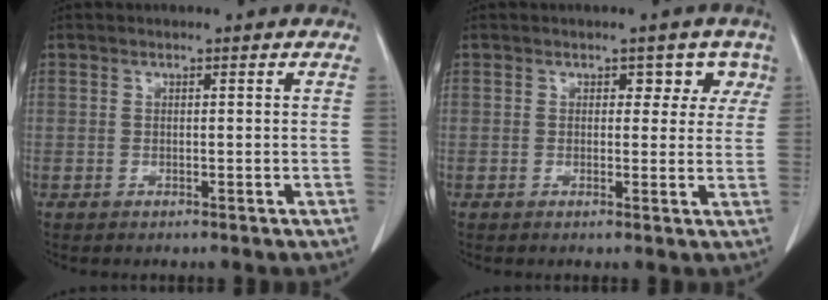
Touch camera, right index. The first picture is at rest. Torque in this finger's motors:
{"motor_torque": [-0.09, 0.22, 0.02, 0.00]}